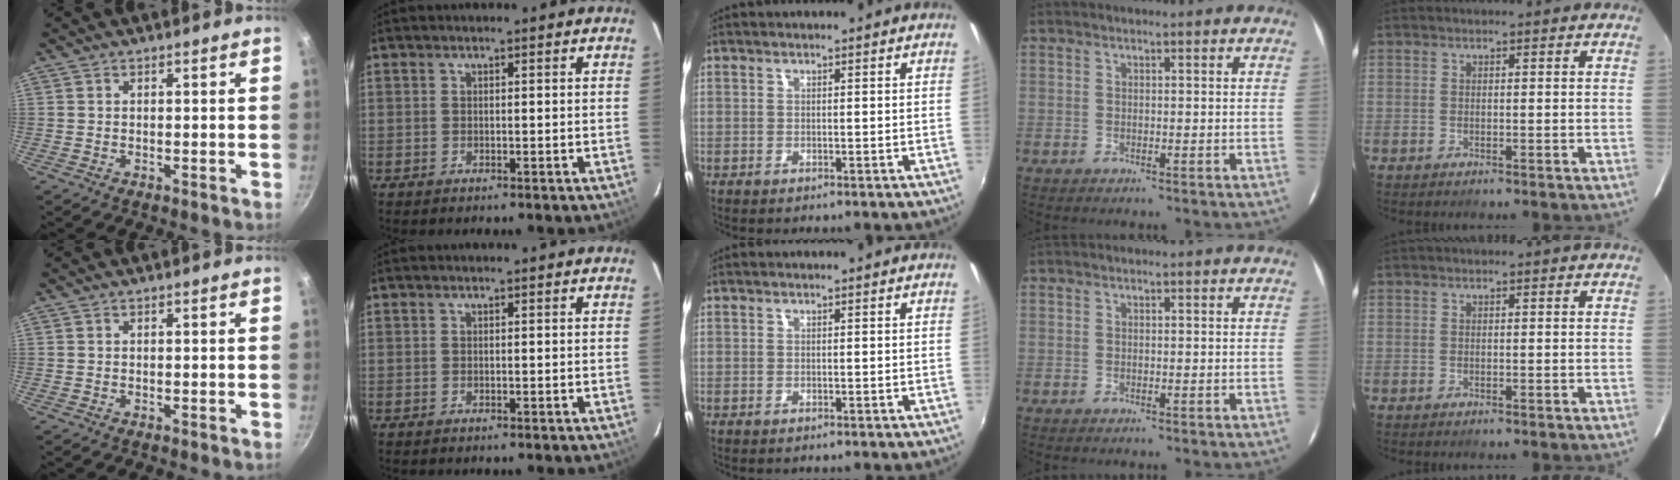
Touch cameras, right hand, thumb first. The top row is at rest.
{}